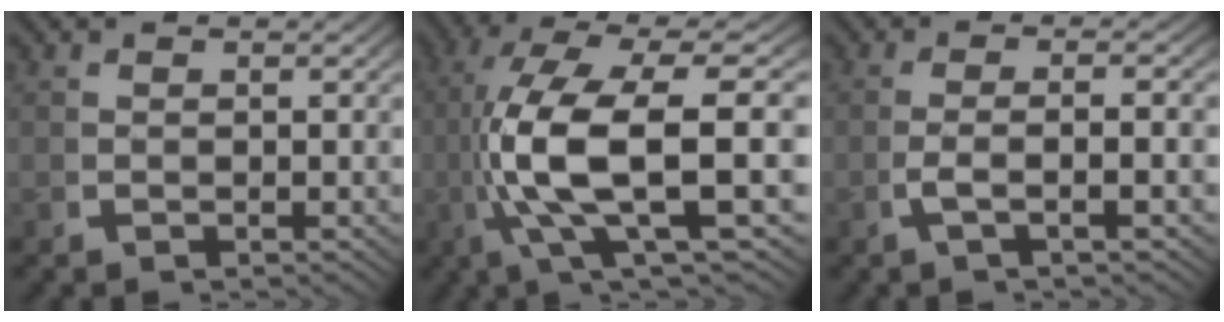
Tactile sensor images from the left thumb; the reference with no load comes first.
{"total": 14.0, "force": [0.0, 5.9, 12.7], "torque": [-0.279, -0.026, 0.017]}
{"total": 3.2, "force": [-0.6, -0.1, 3.1], "torque": [-0.067, 0.009, -0.012]}